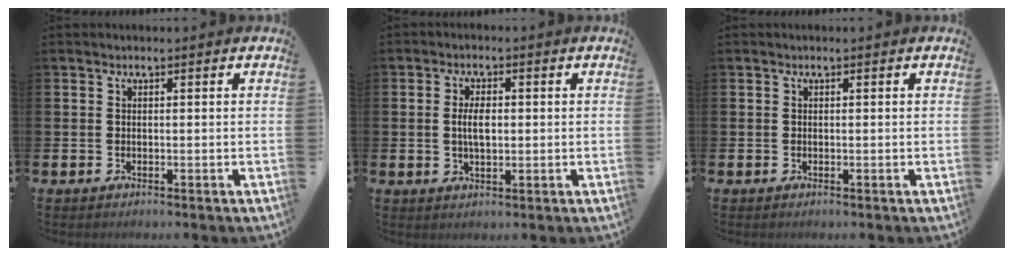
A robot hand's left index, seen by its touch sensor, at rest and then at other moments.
{"total": 3.7, "force": [0.4, 1.7, 3.2], "torque": [-0.041, -0.002, -0.001]}
{"total": 0.0}